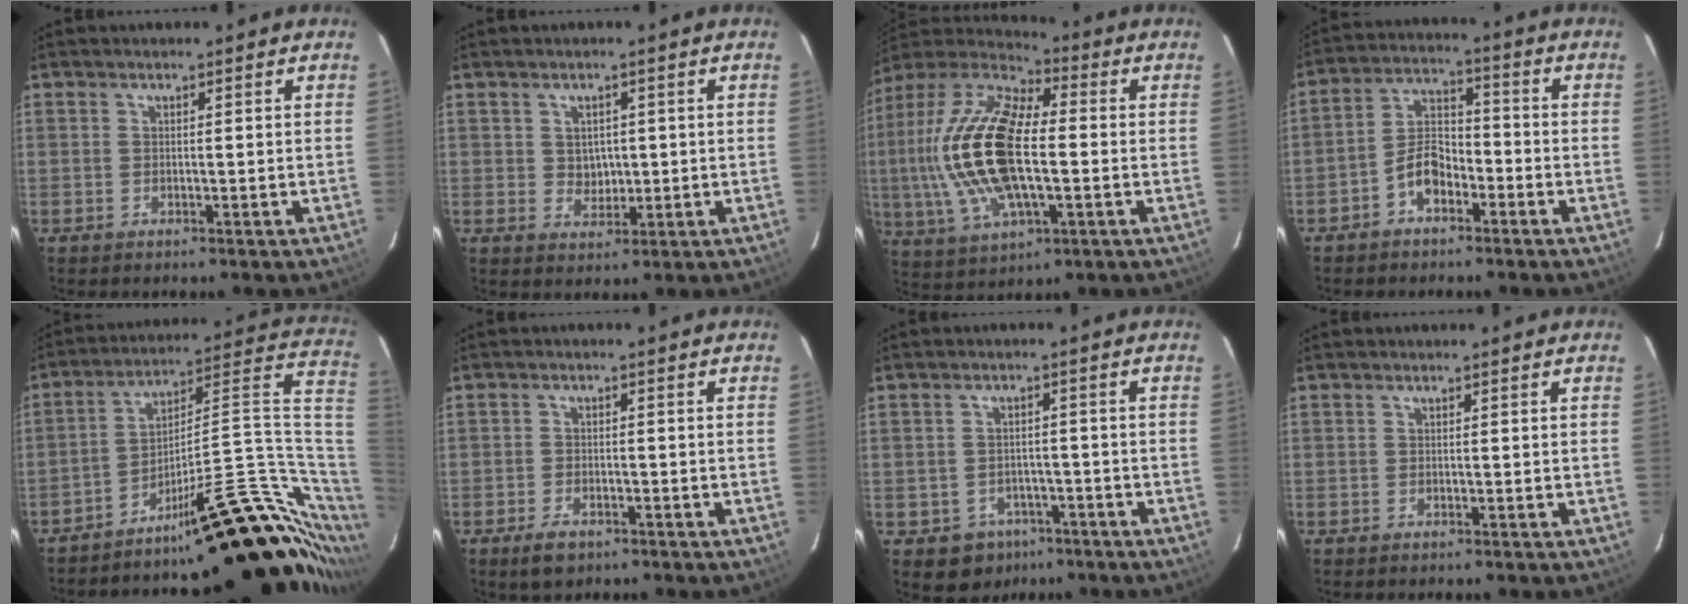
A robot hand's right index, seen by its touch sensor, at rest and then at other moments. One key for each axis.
{"total": 3.4, "fx": 0.5, "fy": 3.0, "fz": 1.3, "tx": -0.019, "ty": 0.002, "tz": 0.014}
{"total": 22.5, "fx": -0.7, "fy": 10.2, "fz": 20.1, "tx": -0.417, "ty": 0.004, "tz": -0.017}
{"total": 6.7, "fx": -3.8, "fy": 3.9, "fz": 3.9, "tx": -0.076, "ty": 0.024, "tz": -0.069}
{"total": 23.5, "fx": -8.0, "fy": 7.6, "fz": 20.8, "tx": -0.256, "ty": 0.039, "tz": -0.109}
{"total": 4.3, "fx": -2.8, "fy": 2.2, "fz": 2.3, "tx": -0.055, "ty": -0.005, "tz": -0.047}
{"total": 6.3, "fx": -3.5, "fy": 5.1, "fz": 1.1, "tx": -0.030, "ty": 0.024, "tz": -0.036}
{"total": 0.0}